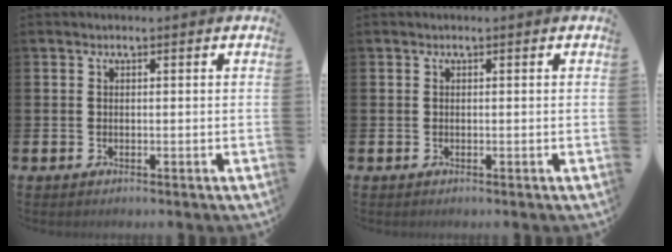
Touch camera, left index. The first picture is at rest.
{"total": 0.0}